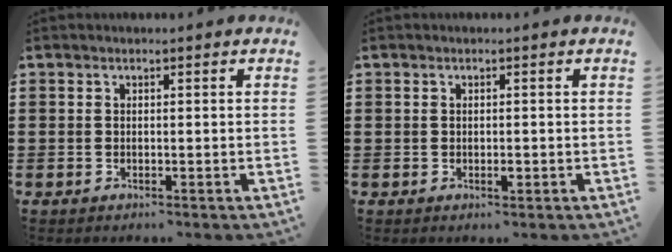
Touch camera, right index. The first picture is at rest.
{"total": 1.1, "force": [-0.2, 0.5, 0.9], "torque": [-0.016, -0.002, -0.004]}